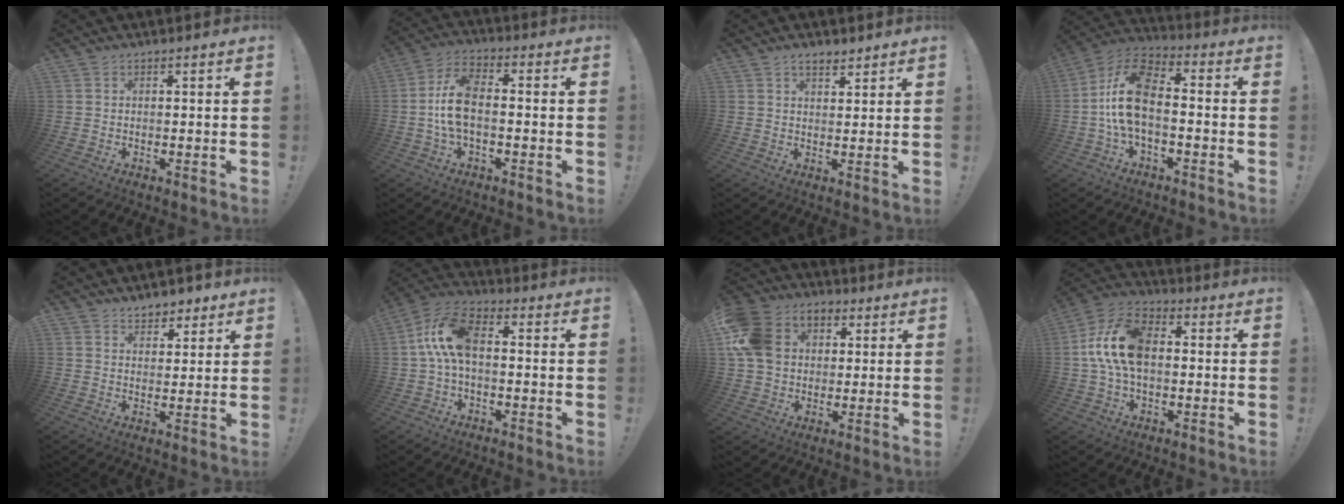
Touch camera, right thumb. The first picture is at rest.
{"total": 10.5, "force": [-1.2, 5.1, 9.1], "torque": [-0.196, 0.006, -0.019]}
{"total": 3.6, "force": [2.8, 1.5, 1.7], "torque": [-0.019, -0.015, 0.049]}
{"total": 14.9, "force": [-1.3, 8.0, 12.4], "torque": [-0.240, 0.027, -0.014]}
{"total": 5.1, "force": [4.0, 3.0, 1.0], "torque": [0.001, -0.028, 0.072]}
{"total": 11.4, "force": [0.6, 6.1, 9.6], "torque": [-0.193, 0.013, 0.013]}
{"total": 15.2, "force": [3.1, 12.4, 8.3], "torque": [-0.137, 0.000, 0.065]}
{"total": 15.2, "force": [0.8, 9.5, 11.8], "torque": [-0.226, 0.008, 0.014]}